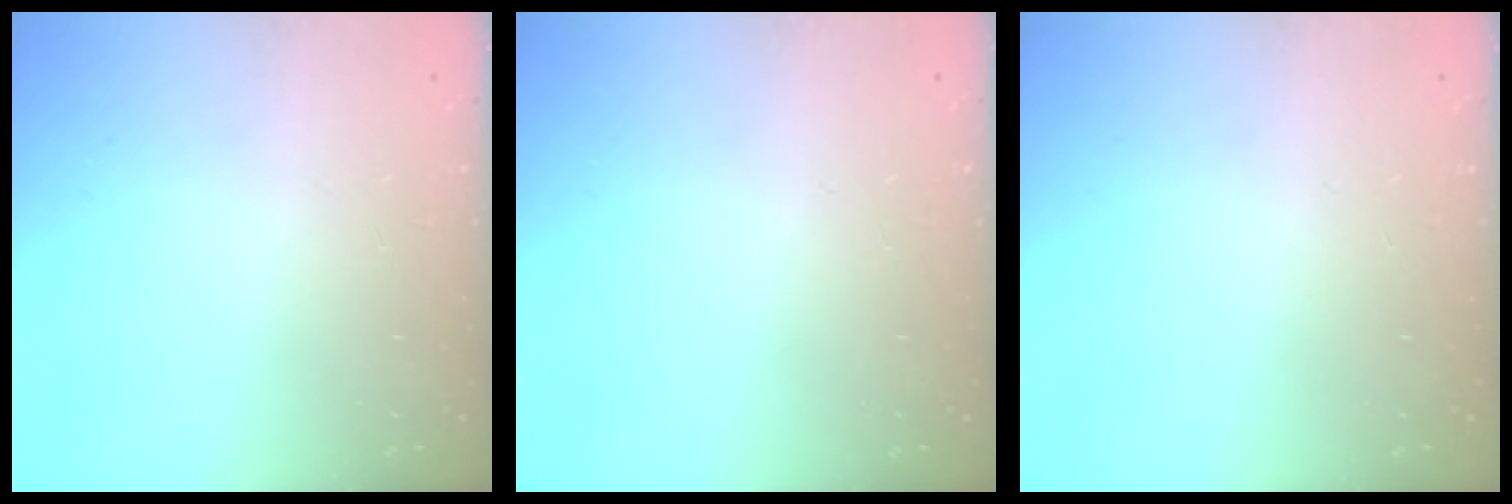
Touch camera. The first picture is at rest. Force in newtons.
{"total": 0.0}
{"total": 0.0}